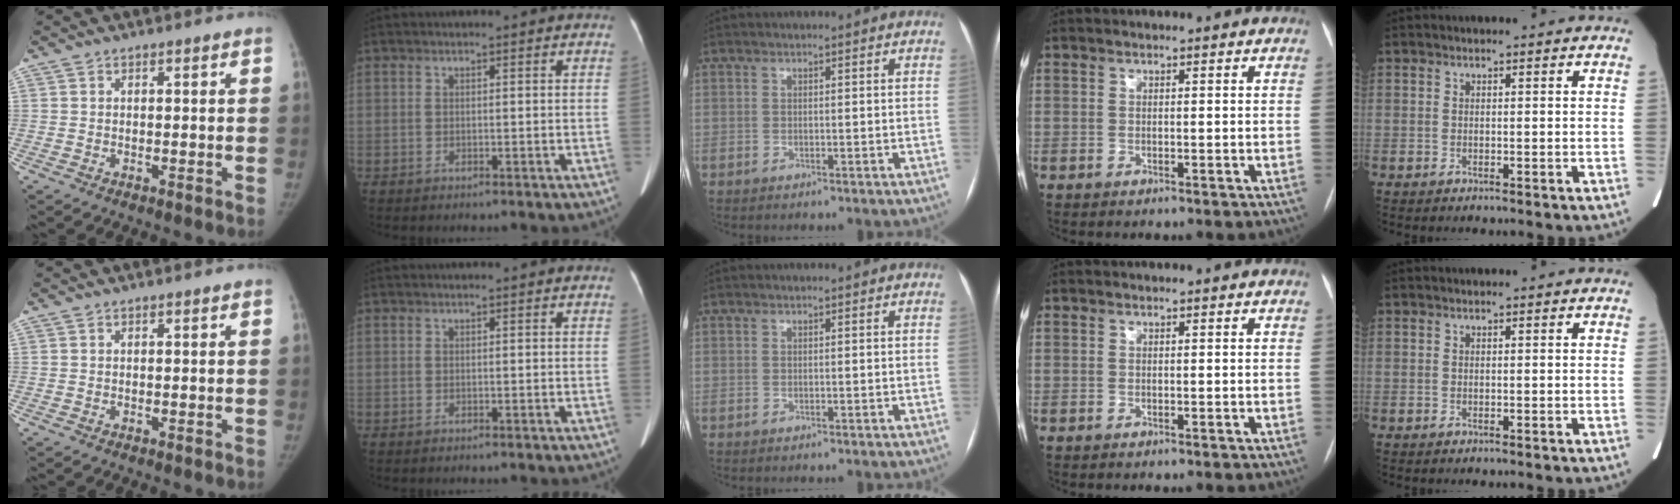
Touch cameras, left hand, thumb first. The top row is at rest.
{}